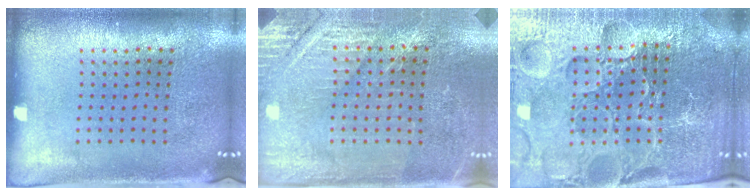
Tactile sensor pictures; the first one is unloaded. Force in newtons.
{"total": 3.1, "press": 3.0, "slide": 0.4}
{"total": 6.0, "press": 5.4, "slide": 2.7}